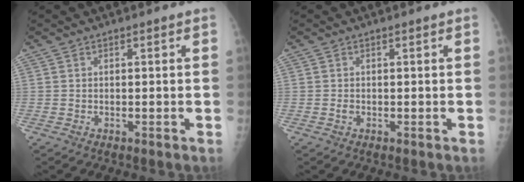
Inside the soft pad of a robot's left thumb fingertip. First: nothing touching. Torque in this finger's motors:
{"motor_torque": [-0.24, 0.44, 0.26, 0.12, 0.00]}